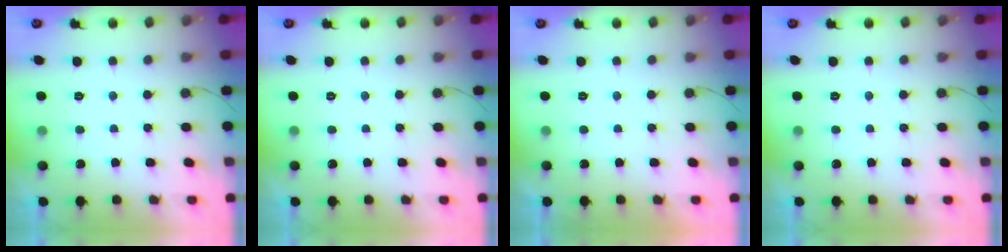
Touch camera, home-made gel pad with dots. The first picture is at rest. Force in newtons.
{"total": 0.0}
{"total": 1.7, "press": 1.7, "slide": 0.1}
{"total": 0.0}